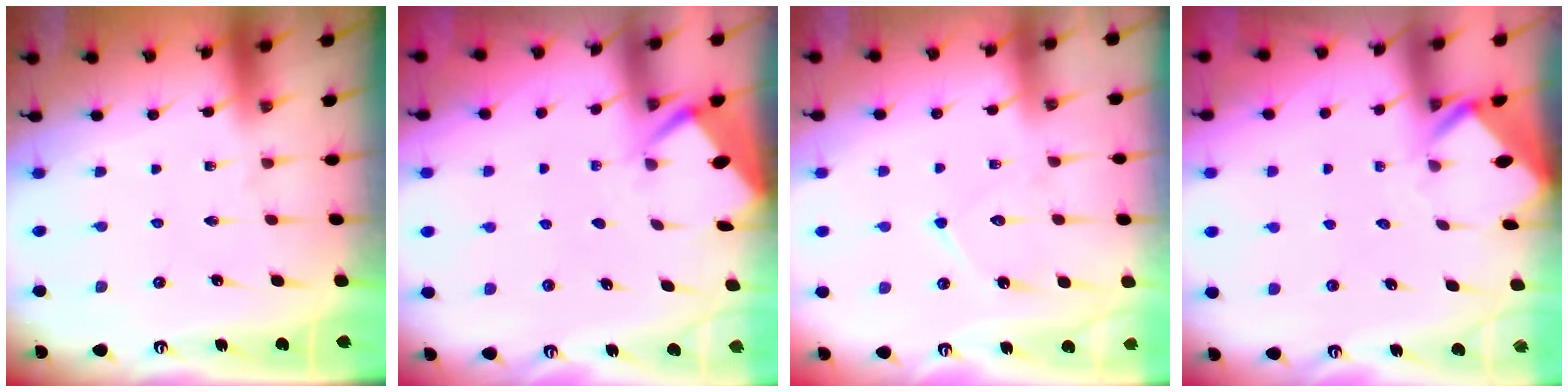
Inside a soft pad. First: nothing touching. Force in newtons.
{"total": 2.6, "press": 2.6, "slide": 0.3}
{"total": 9.0, "press": 8.9, "slide": 0.7}
{"total": 3.1, "press": 3.1, "slide": 0.3}